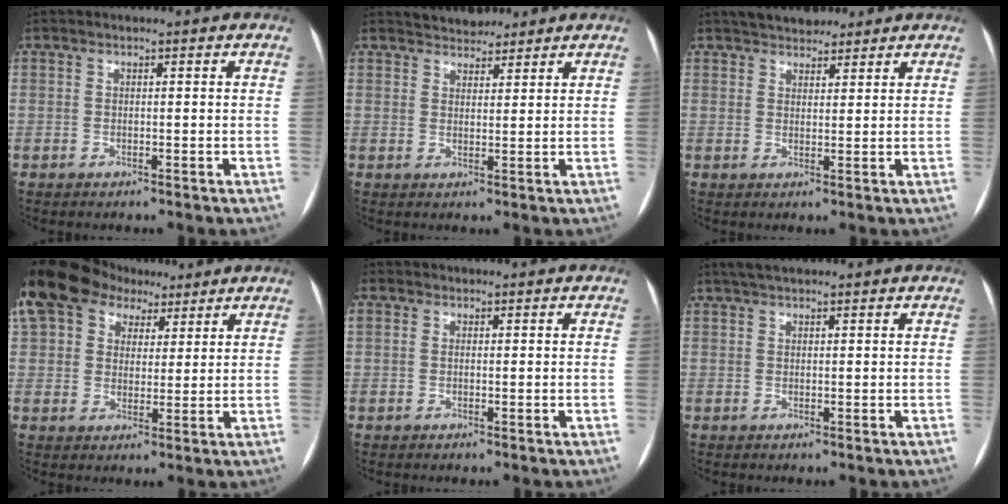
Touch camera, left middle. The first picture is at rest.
{"total": 4.2, "force": [3.8, 1.6, 0.6], "torque": [-0.006, 0.012, 0.061]}
{"total": 5.9, "force": [5.1, 2.4, 2.0], "torque": [-0.021, 0.016, 0.083]}
{"total": 16.4, "force": [9.7, 11.0, 7.4], "torque": [-0.176, 0.072, 0.171]}
{"total": 1.8, "force": [0.4, 1.2, 1.2], "torque": [-0.044, 0.019, 0.010]}
{"total": 2.7, "force": [2.1, 0.7, 1.5], "torque": [-0.027, 0.018, 0.039]}